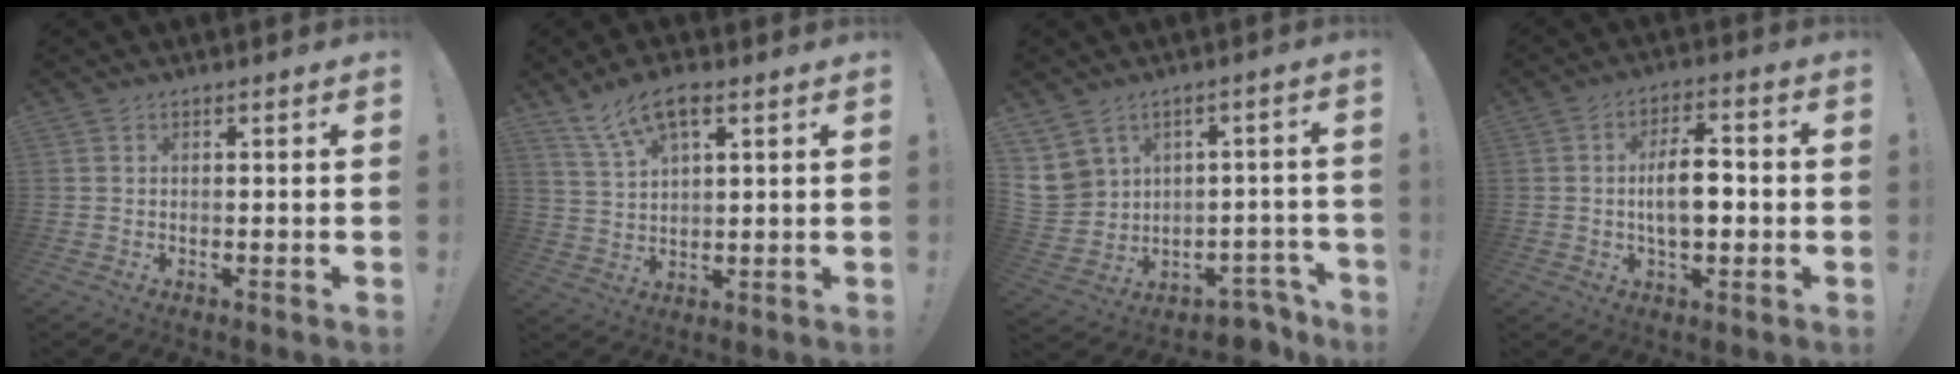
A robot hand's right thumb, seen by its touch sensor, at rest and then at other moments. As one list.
[{"total": 9.1, "force": [5.3, 3.7, 6.4], "torque": [-0.115, -0.014, 0.101]}, {"total": 7.1, "force": [0.5, 6.4, 3.0], "torque": [-0.059, -0.001, 0.027]}, {"total": 9.5, "force": [-0.9, 4.9, 8.1], "torque": [-0.140, 0.004, -0.023]}]